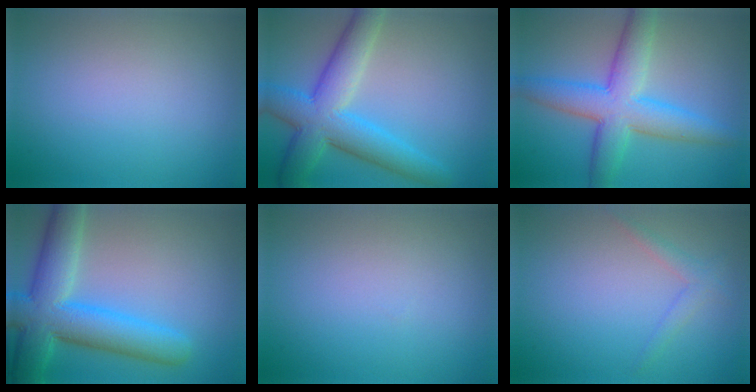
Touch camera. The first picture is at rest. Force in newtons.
{"total": 7.9, "press": 7.9, "slide": 0.2}
{"total": 7.3, "press": 7.3, "slide": 0.1}
{"total": 9.4, "press": 9.4, "slide": 0.6}
{"total": 0.0}
{"total": 1.4, "press": 1.4, "slide": 0.1}